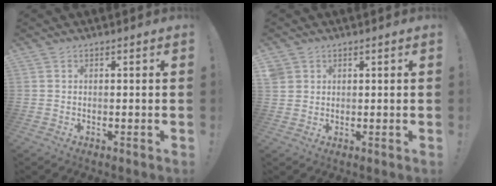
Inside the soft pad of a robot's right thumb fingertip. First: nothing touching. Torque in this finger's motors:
{"motor_torque": [0.34, 0.64, 0.18, -0.02, 0.02]}